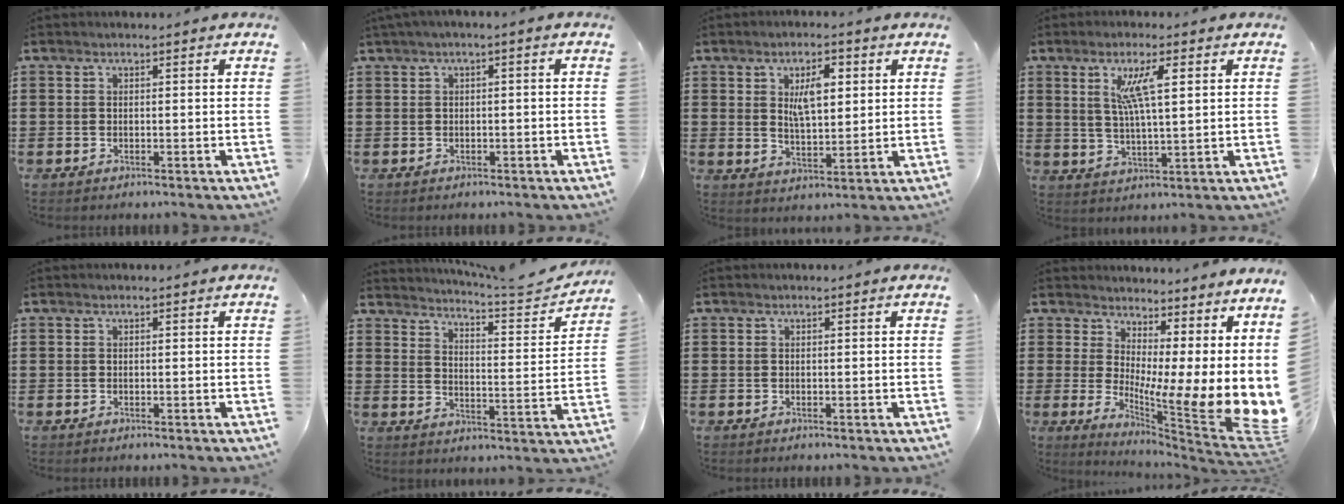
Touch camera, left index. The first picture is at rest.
{"total": 1.2, "force": [-0.5, 0.2, 1.1], "torque": [-0.015, -0.004, -0.009]}
{"total": 6.1, "force": [2.3, 2.6, 4.9], "torque": [-0.089, 0.004, 0.035]}
{"total": 6.8, "force": [2.9, 1.5, 6.0], "torque": [-0.127, 0.008, 0.048]}
{"total": 0.0}
{"total": 4.3, "force": [4.1, -0.1, 1.2], "torque": [-0.033, -0.037, 0.059]}
{"total": 0.0}
{"total": 7.9, "force": [0.1, 4.4, 6.6], "torque": [-0.085, -0.055, 0.006]}